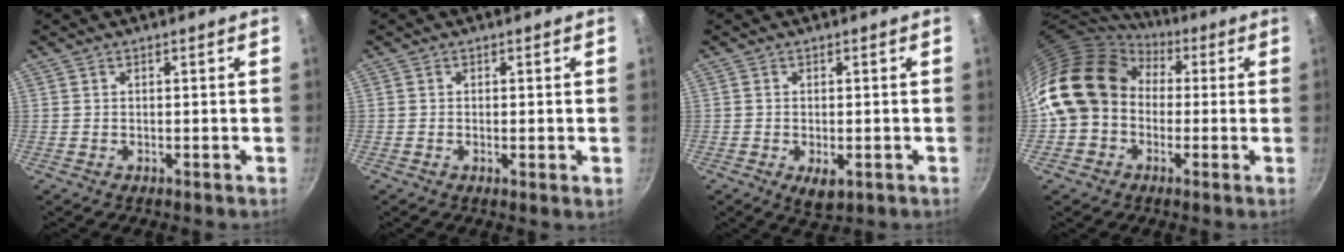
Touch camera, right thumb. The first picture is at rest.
{"total": 1.2, "force": [-0.1, 0.2, 1.2], "torque": [-0.019, -0.004, -0.005]}
{"total": 4.1, "force": [-1.3, 2.2, 3.2], "torque": [-0.047, -0.009, -0.015]}
{"total": 16.1, "force": [1.3, 13.2, 9.1], "torque": [-0.144, 0.037, 0.007]}